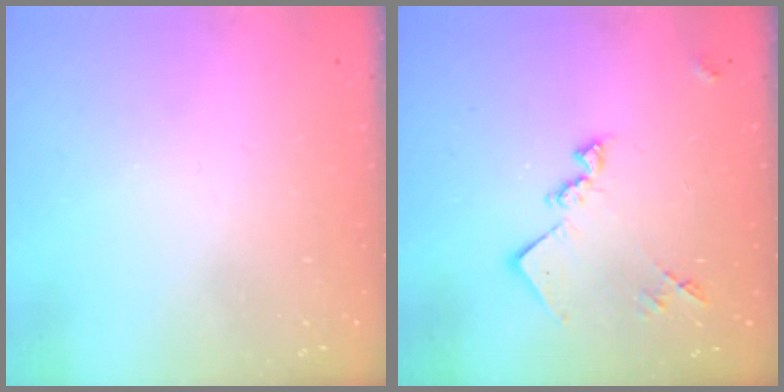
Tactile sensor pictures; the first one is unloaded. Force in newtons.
{"total": 12.5, "press": 12.5, "slide": 0.6}